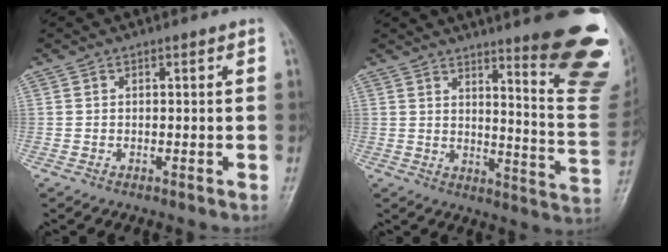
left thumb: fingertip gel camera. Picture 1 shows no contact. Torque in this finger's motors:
{"motor_torque": [3.12, 1.37, 1.45, -1.32, 0.38]}